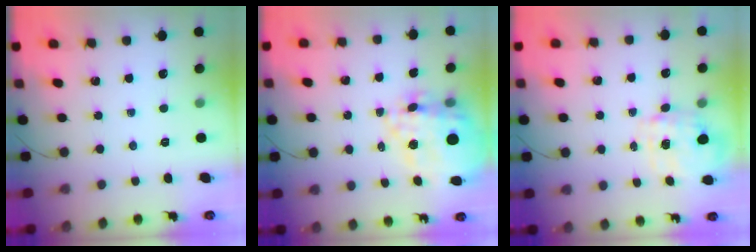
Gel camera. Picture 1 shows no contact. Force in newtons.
{"total": 21.9, "press": 21.4, "slide": 4.8}
{"total": 4.0, "press": 3.9, "slide": 0.8}